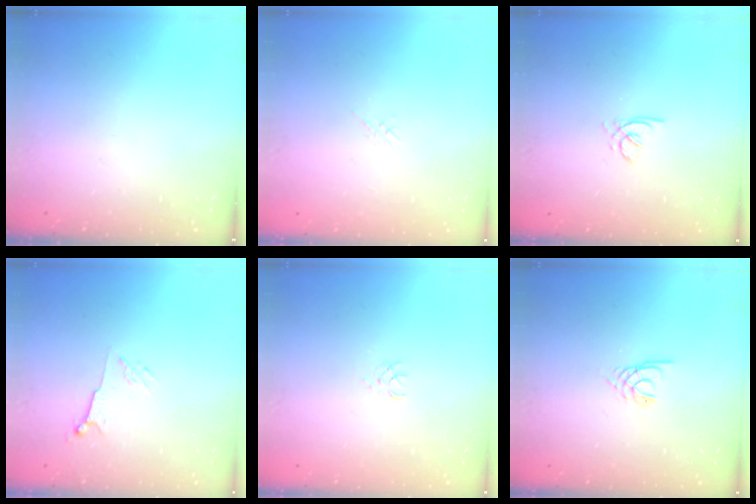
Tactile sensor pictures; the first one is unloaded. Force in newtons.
{"total": 1.7, "press": 1.6, "slide": 0.4}
{"total": 1.4, "press": 1.4, "slide": 0.2}
{"total": 4.5, "press": 4.4, "slide": 1.0}
{"total": 1.5, "press": 1.5, "slide": 0.2}
{"total": 2.2, "press": 2.1, "slide": 0.4}